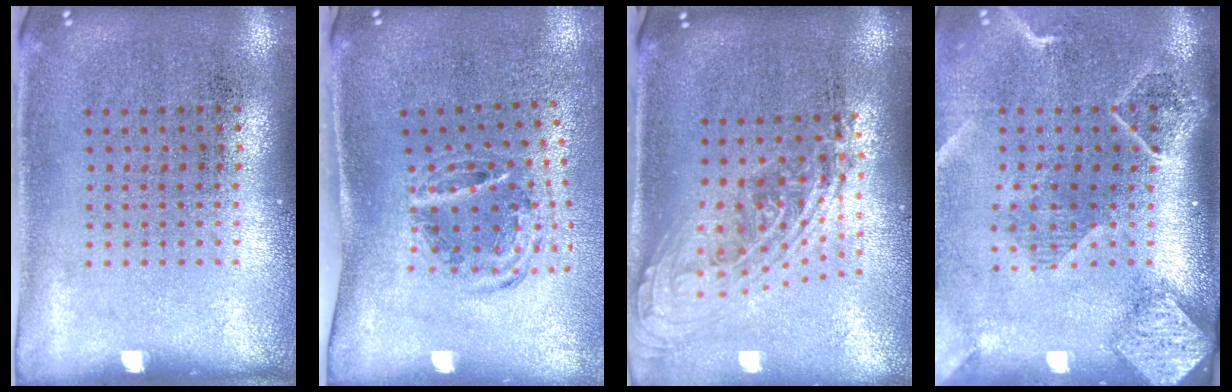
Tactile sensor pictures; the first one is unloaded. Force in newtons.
{"total": 1.2, "press": 1.0, "slide": 0.5}
{"total": 2.1, "press": 1.6, "slide": 1.4}
{"total": 2.6, "press": 2.0, "slide": 1.6}